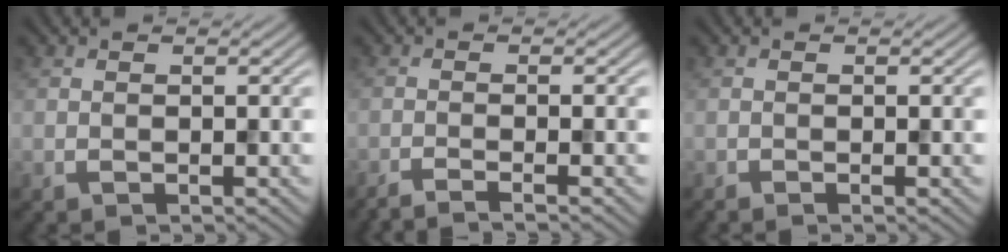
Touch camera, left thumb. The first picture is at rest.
{"total": 3.2, "force": [-2.2, 0.6, 2.3], "torque": [-0.016, 0.003, -0.049]}
{"total": 0.6, "force": [-0.4, 0.1, 0.4], "torque": [-0.005, -0.003, -0.010]}